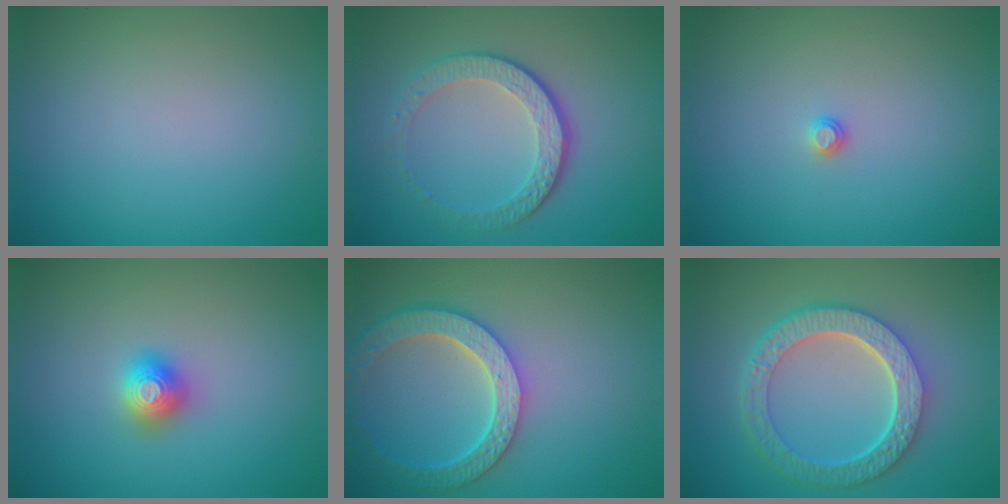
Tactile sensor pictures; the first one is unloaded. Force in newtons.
{"total": 4.4, "press": 3.0, "slide": 3.2}
{"total": 0.6, "press": 0.6, "slide": 0.2}
{"total": 1.6, "press": 1.6, "slide": 0.2}
{"total": 5.9, "press": 4.7, "slide": 3.6}
{"total": 6.8, "press": 5.0, "slide": 4.6}